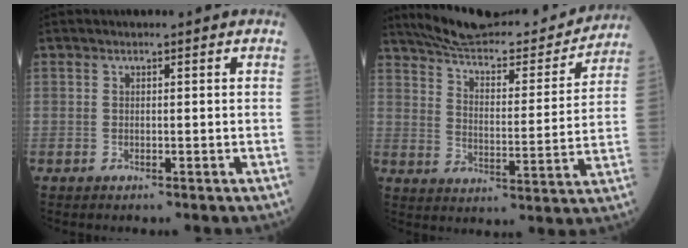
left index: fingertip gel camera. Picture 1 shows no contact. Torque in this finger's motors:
{"motor_torque": [1.04, -1.10, 0.27, 0.05]}